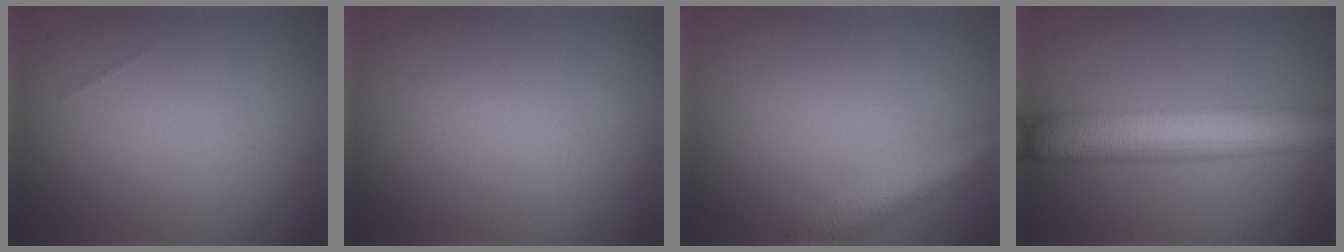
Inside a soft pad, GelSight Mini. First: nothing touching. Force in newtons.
{"total": 0.0}
{"total": 4.3, "press": 4.3, "slide": 0.4}
{"total": 9.1, "press": 9.1, "slide": 0.2}